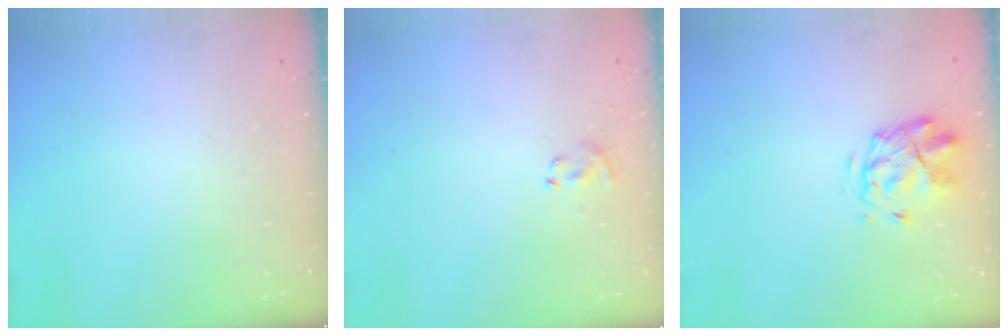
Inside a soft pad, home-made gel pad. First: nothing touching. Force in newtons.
{"total": 2.3, "press": 2.1, "slide": 1.0}
{"total": 2.7, "press": 2.4, "slide": 1.2}